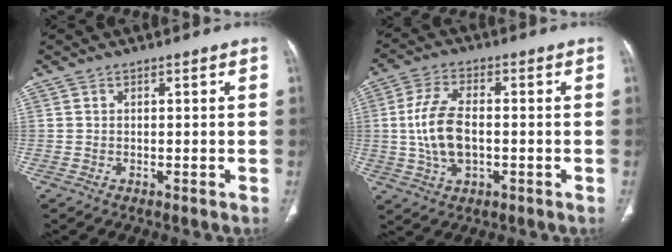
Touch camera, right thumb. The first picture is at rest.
{"total": 10.1, "force": [-0.5, 5.4, 8.5], "torque": [-0.174, 0.010, -0.008]}